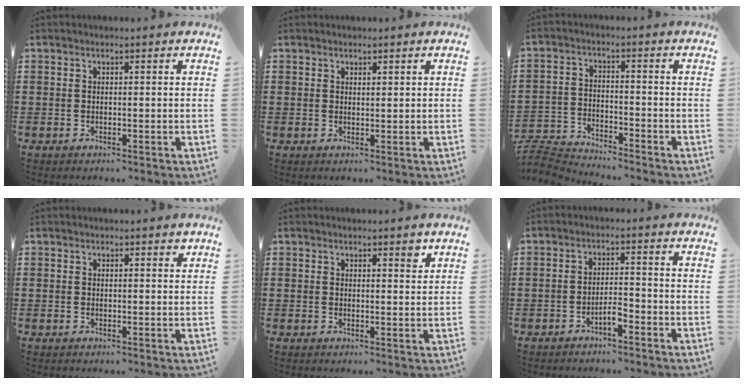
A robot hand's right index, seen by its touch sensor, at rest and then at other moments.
{"total": 0.8, "force": [0.7, 0.3, 0.2], "torque": [-0.004, 0.002, 0.013]}
{"total": 4.4, "force": [-4.4, 0.4, 0.3], "torque": [-0.022, -0.002, -0.093]}
{"total": 0.9, "force": [0.7, 0.5, 0.4], "torque": [0.000, 0.000, 0.011]}
{"total": 2.0, "force": [1.6, 0.6, 1.0], "torque": [-0.006, -0.002, 0.024]}
{"total": 3.0, "force": [-2.1, 0.6, 2.1], "torque": [-0.039, 0.006, -0.039]}